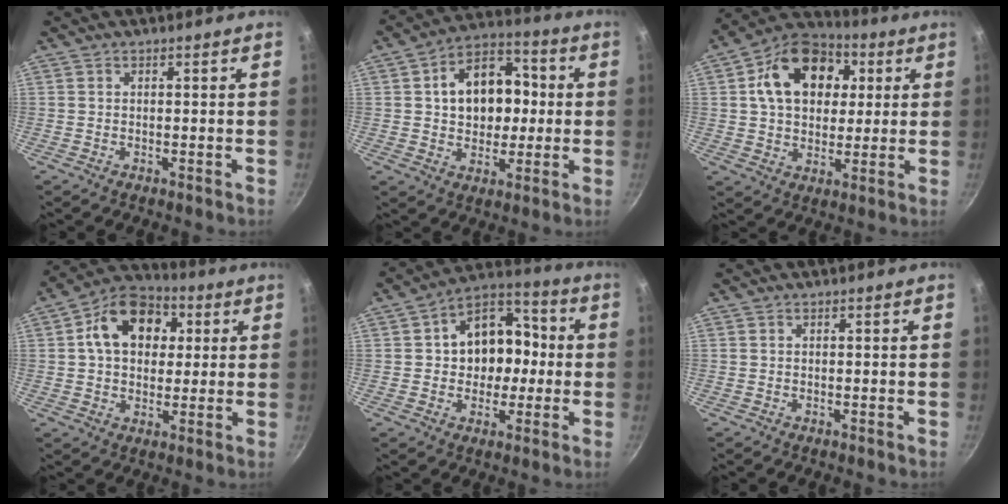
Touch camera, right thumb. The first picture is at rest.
{"total": 14.8, "force": [1.6, 10.9, 9.9], "torque": [-0.110, 0.024, 0.017]}
{"total": 17.9, "force": [4.5, 13.0, 11.4], "torque": [-0.158, 0.017, 0.061]}
{"total": 14.6, "force": [3.5, 10.8, 9.2], "torque": [-0.117, 0.018, 0.041]}
{"total": 13.9, "force": [0.3, 11.0, 8.4], "torque": [-0.073, 0.037, -0.004]}
{"total": 0.0}